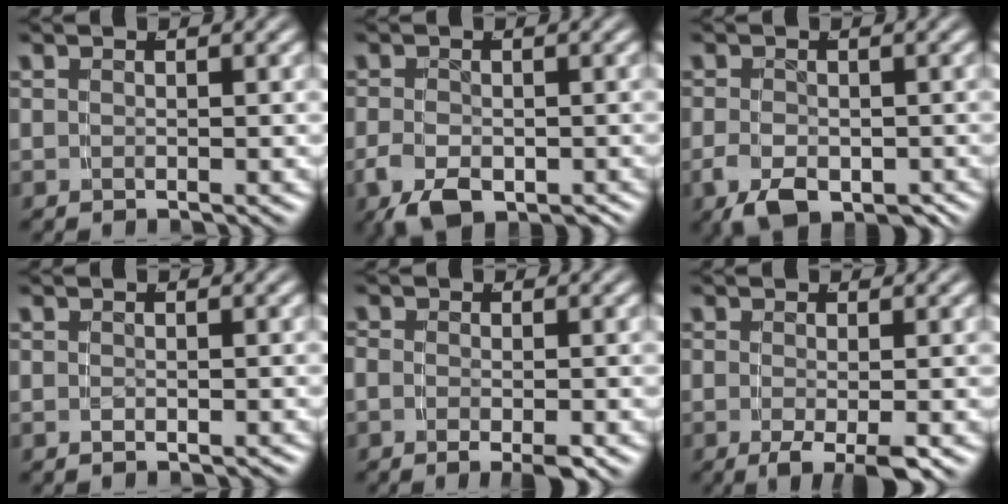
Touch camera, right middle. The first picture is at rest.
{"total": 5.4, "force": [-2.8, 3.1, 3.4], "torque": [-0.073, -0.040, -0.026]}
{"total": 5.4, "force": [-2.8, 3.0, 3.5], "torque": [-0.067, -0.039, -0.027]}
{"total": 0.8, "force": [-0.7, -0.2, 0.2], "torque": [-0.006, -0.005, -0.006]}
{"total": 2.2, "force": [-1.1, 0.7, 1.8], "torque": [-0.037, -0.009, -0.017]}
{"total": 4.8, "force": [-2.9, 1.1, 3.6], "torque": [-0.067, -0.031, -0.027]}